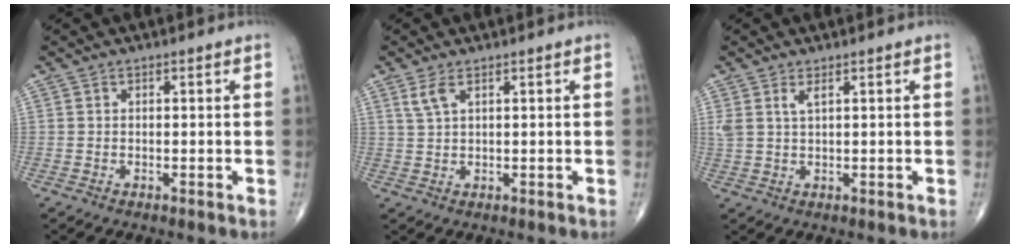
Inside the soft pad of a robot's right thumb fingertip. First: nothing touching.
{"total": 2.7, "force": [1.5, 0.9, 2.0], "torque": [-0.049, 0.004, 0.039]}
{"total": 2.5, "force": [1.3, 0.7, 2.0], "torque": [-0.047, 0.001, 0.033]}